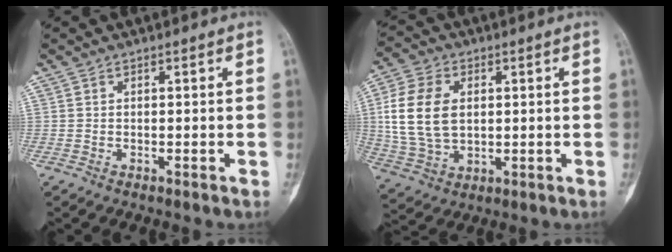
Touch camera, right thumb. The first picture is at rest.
{"total": 13.4, "force": [1.9, 8.9, 9.8], "torque": [-0.194, 0.002, 0.040]}